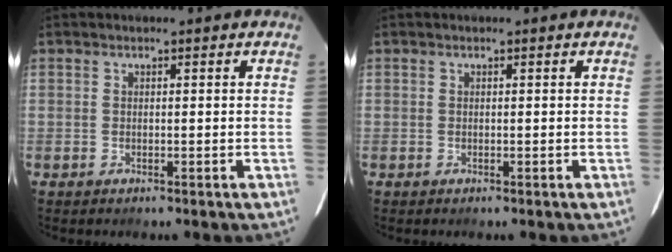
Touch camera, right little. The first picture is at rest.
{"total": 0.0}